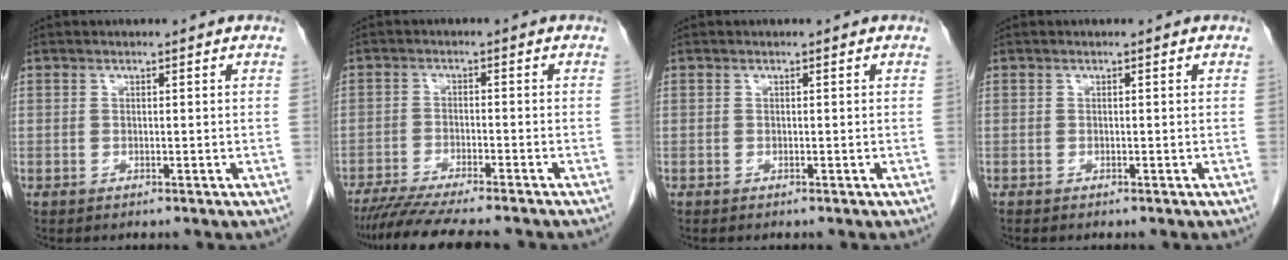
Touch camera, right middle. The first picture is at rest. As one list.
[{"total": 11.6, "force": [-10.1, 0.6, 5.7], "torque": [-0.079, -0.023, -0.154]}, {"total": 0.0}, {"total": 0.0}]